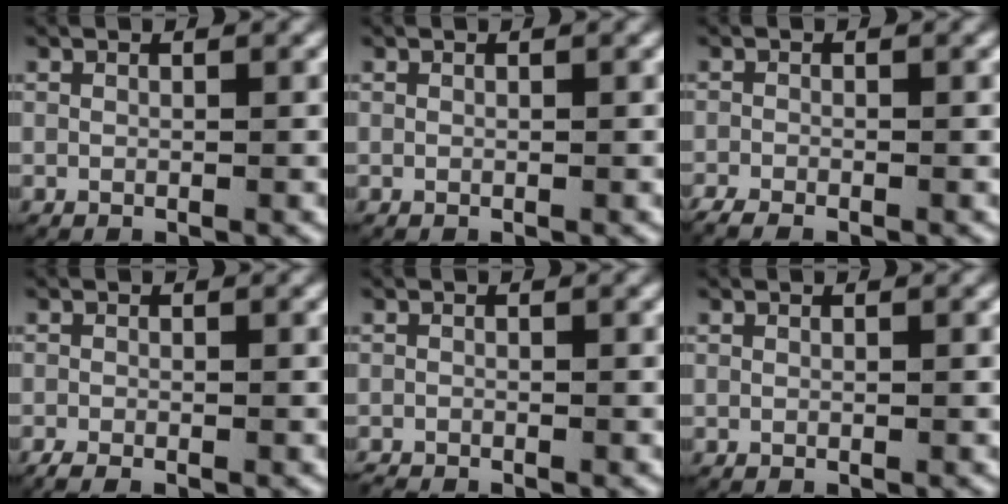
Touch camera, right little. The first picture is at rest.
{"total": 0.0}
{"total": 2.0, "force": [-1.7, 0.9, 0.6], "torque": [-0.019, -0.008, -0.026]}
{"total": 1.8, "force": [-1.5, 0.7, 0.7], "torque": [-0.017, -0.007, -0.022]}
{"total": 1.0, "force": [-0.9, 0.3, 0.0], "torque": [-0.008, -0.010, -0.013]}
{"total": 0.0}